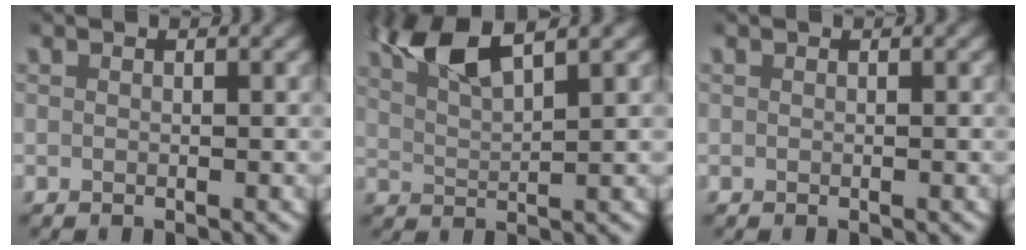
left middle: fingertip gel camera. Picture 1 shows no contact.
{"total": 5.8, "force": [3.6, 2.0, 4.1], "torque": [-0.095, -0.002, 0.062]}
{"total": 0.0}